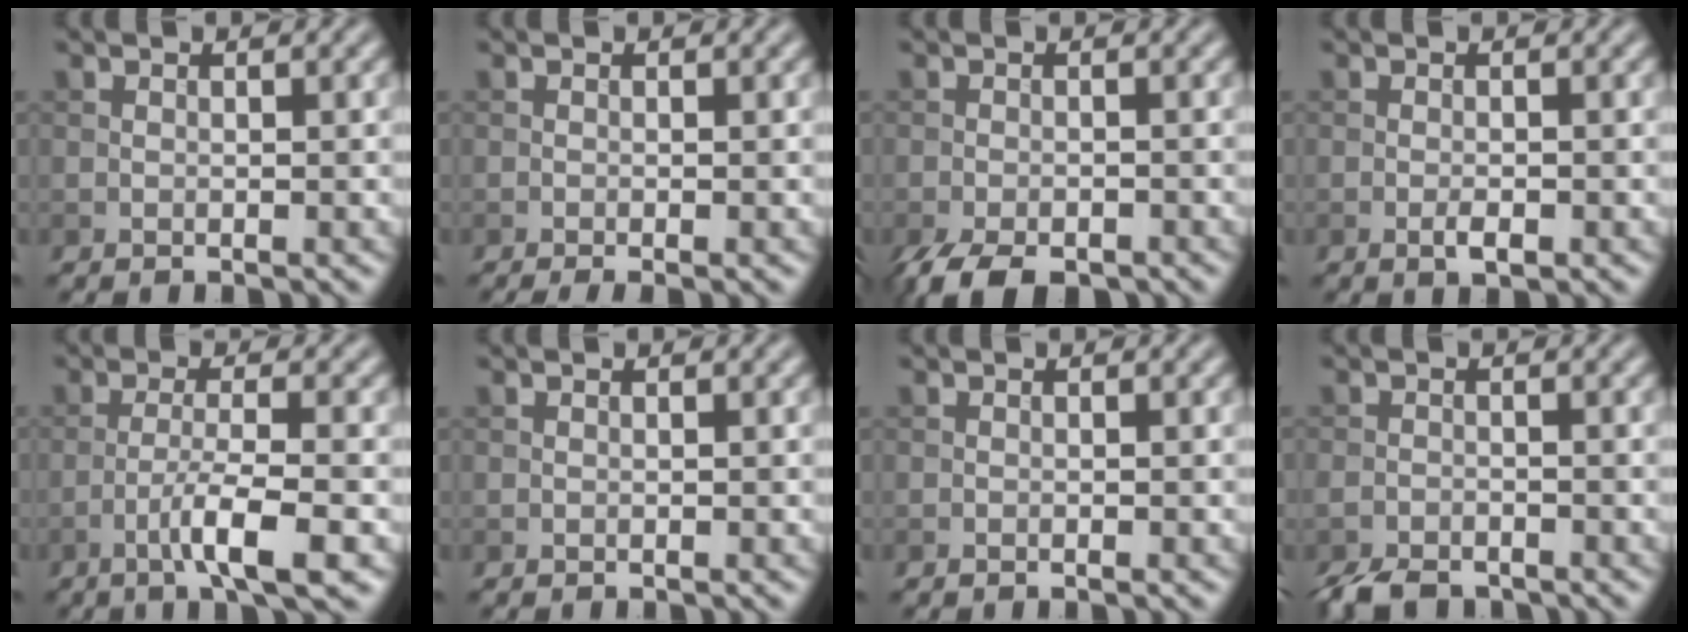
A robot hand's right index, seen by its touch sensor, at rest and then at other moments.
{"total": 1.6, "force": [-0.7, 0.4, 1.4], "torque": [-0.020, -0.006, -0.014]}
{"total": 4.6, "force": [-3.5, 1.6, 2.5], "torque": [-0.040, -0.010, -0.064]}
{"total": 1.4, "force": [-0.6, 0.5, 1.1], "torque": [-0.023, -0.002, -0.011]}
{"total": 5.0, "force": [-2.2, 0.7, 4.4], "torque": [-0.076, 0.006, -0.044]}
{"total": 0.0}
{"total": 0.0}
{"total": 4.1, "force": [-3.5, 1.5, 1.6], "torque": [-0.023, -0.011, -0.070]}